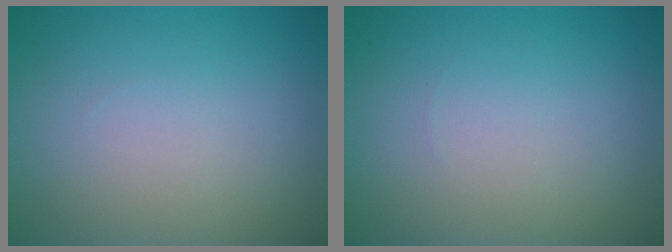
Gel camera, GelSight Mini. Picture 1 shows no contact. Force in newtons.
{"total": 0.0}